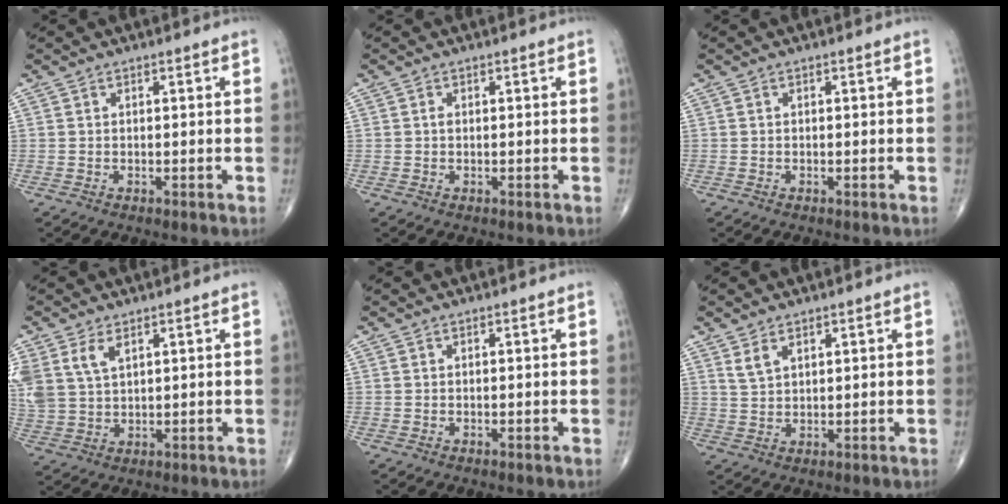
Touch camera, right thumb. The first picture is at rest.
{"total": 0.6, "force": [0.0, 0.4, 0.4], "torque": [-0.006, 0.001, -0.002]}
{"total": 0.0}
{"total": 8.3, "force": [3.9, 4.9, 5.4], "torque": [-0.122, -0.003, 0.090]}
{"total": 0.0}
{"total": 3.2, "force": [2.0, 1.6, 1.9], "torque": [-0.034, -0.010, 0.046]}